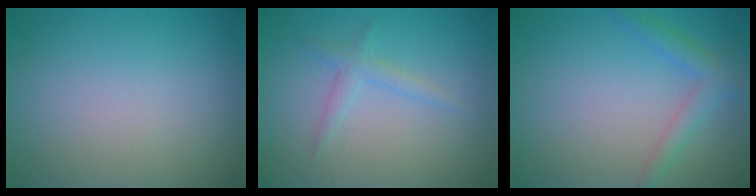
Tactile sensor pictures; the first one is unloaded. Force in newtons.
{"total": 1.6, "press": 1.6, "slide": 0.1}
{"total": 2.3, "press": 2.3, "slide": 0.2}